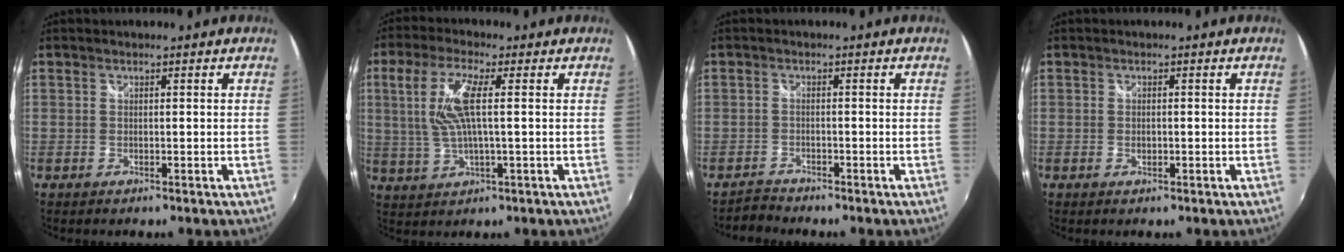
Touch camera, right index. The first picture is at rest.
{"total": 9.0, "force": [1.3, 2.0, 8.7], "torque": [-0.178, 0.005, 0.032]}
{"total": 2.1, "force": [-1.9, 0.7, -0.7], "torque": [0.008, 0.003, -0.036]}
{"total": 0.9, "force": [-0.1, 0.7, 0.5], "torque": [-0.008, -0.001, 0.000]}